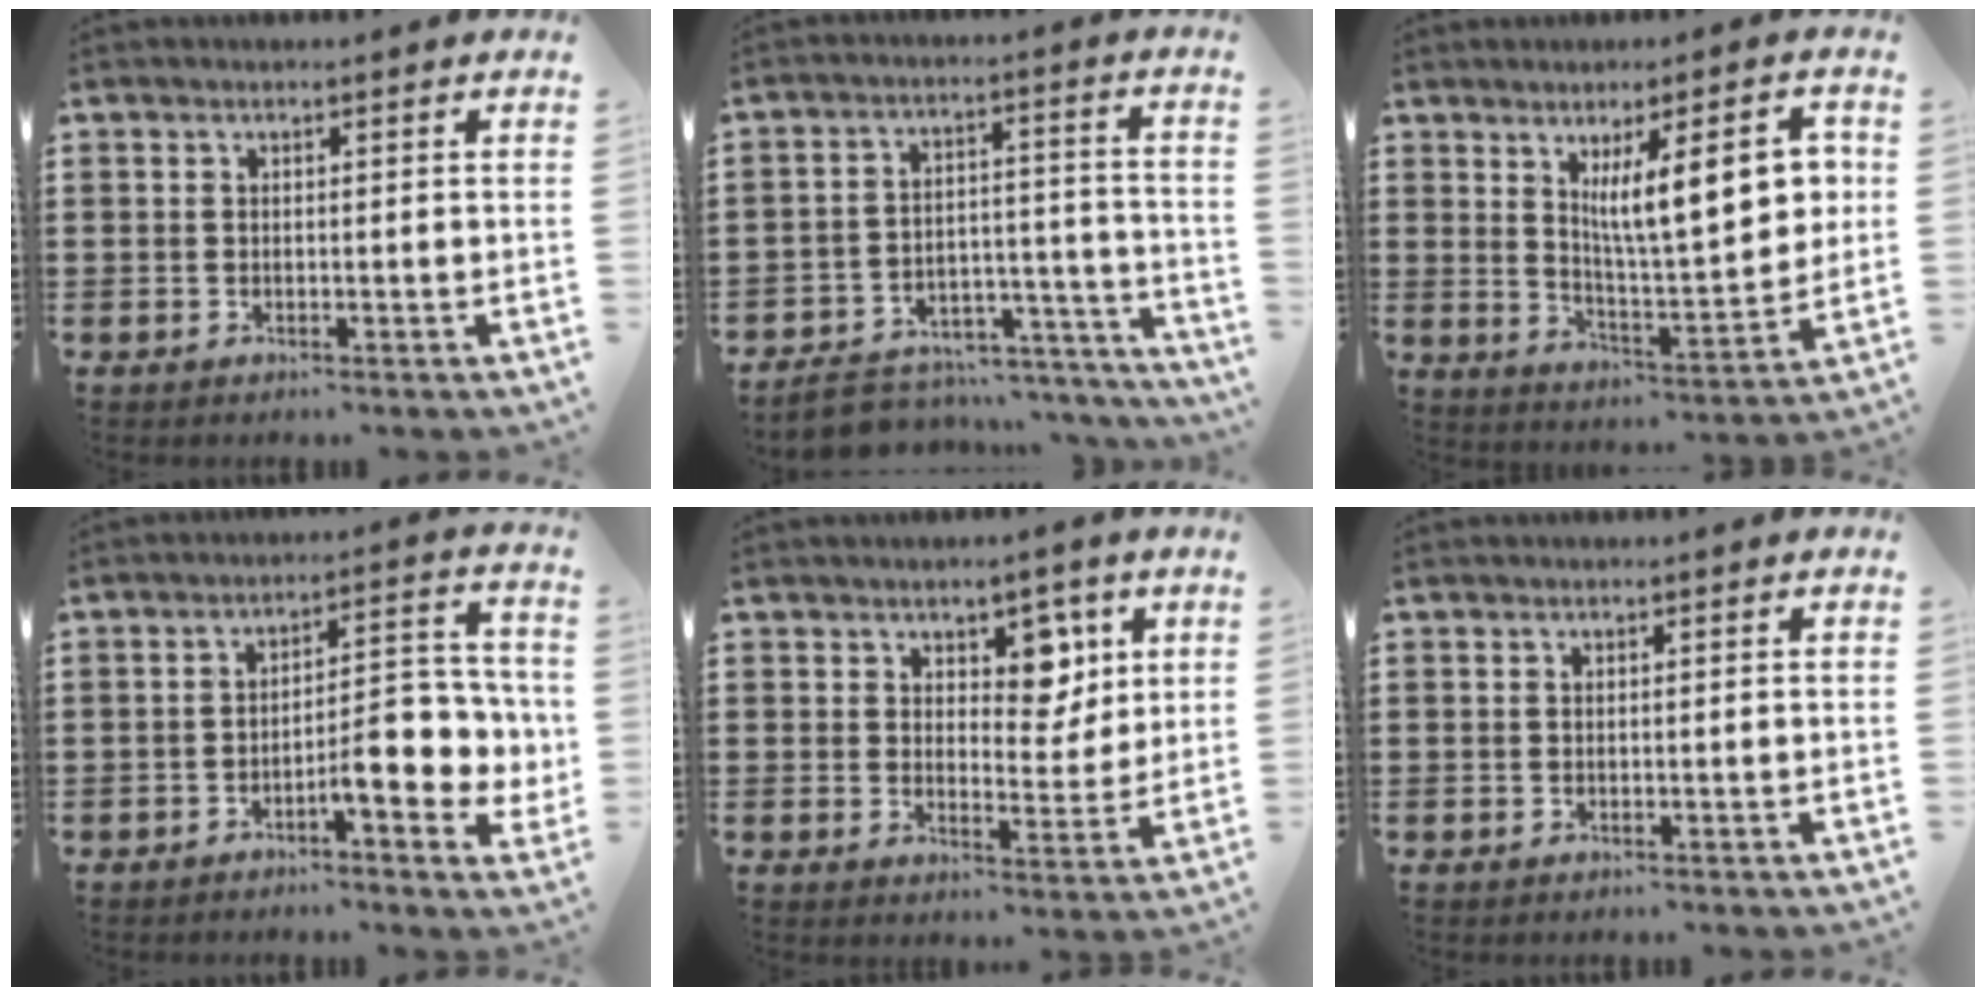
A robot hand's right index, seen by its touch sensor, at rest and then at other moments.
{"total": 4.9, "force": [-4.4, 2.0, 0.8], "torque": [-0.017, 0.014, -0.087]}
{"total": 11.7, "force": [3.8, 2.9, 10.6], "torque": [-0.177, -0.002, 0.060]}
{"total": 7.8, "force": [-2.7, 2.5, 6.9], "torque": [-0.089, -0.013, -0.051]}
{"total": 6.1, "force": [3.4, 4.0, 3.0], "torque": [-0.045, -0.002, 0.055]}
{"total": 0.0}